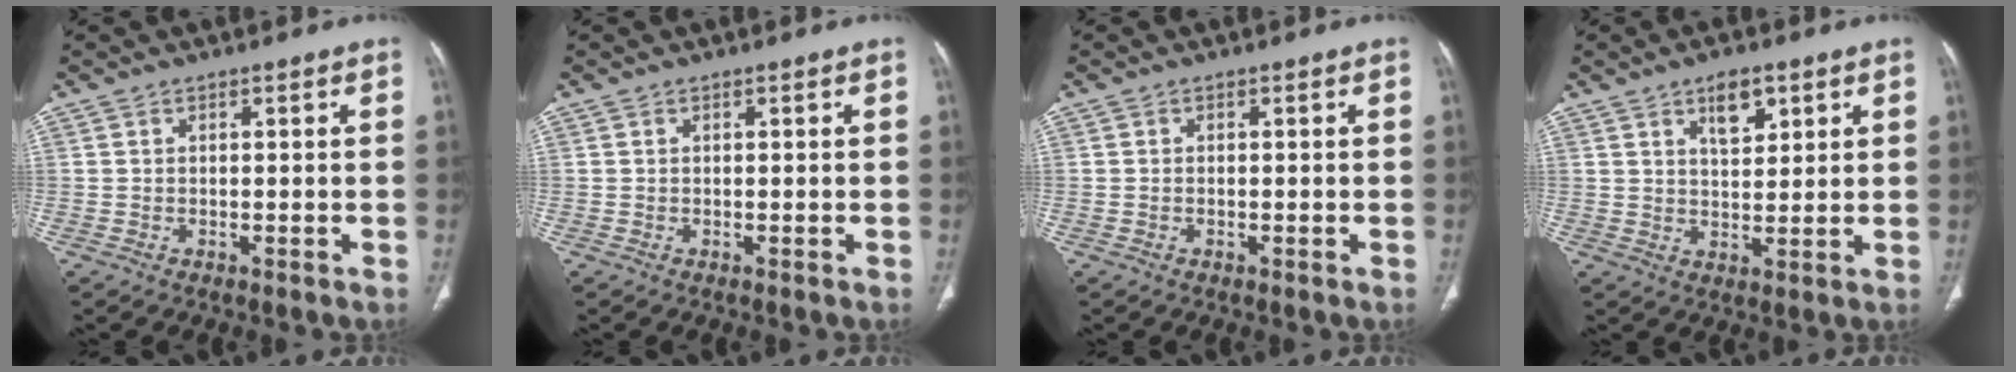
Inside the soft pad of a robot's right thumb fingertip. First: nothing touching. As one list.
[{"total": 0.0}, {"total": 0.0}, {"total": 6.0, "force": [3.2, 2.9, 4.2], "torque": [-0.052, -0.020, 0.054]}]